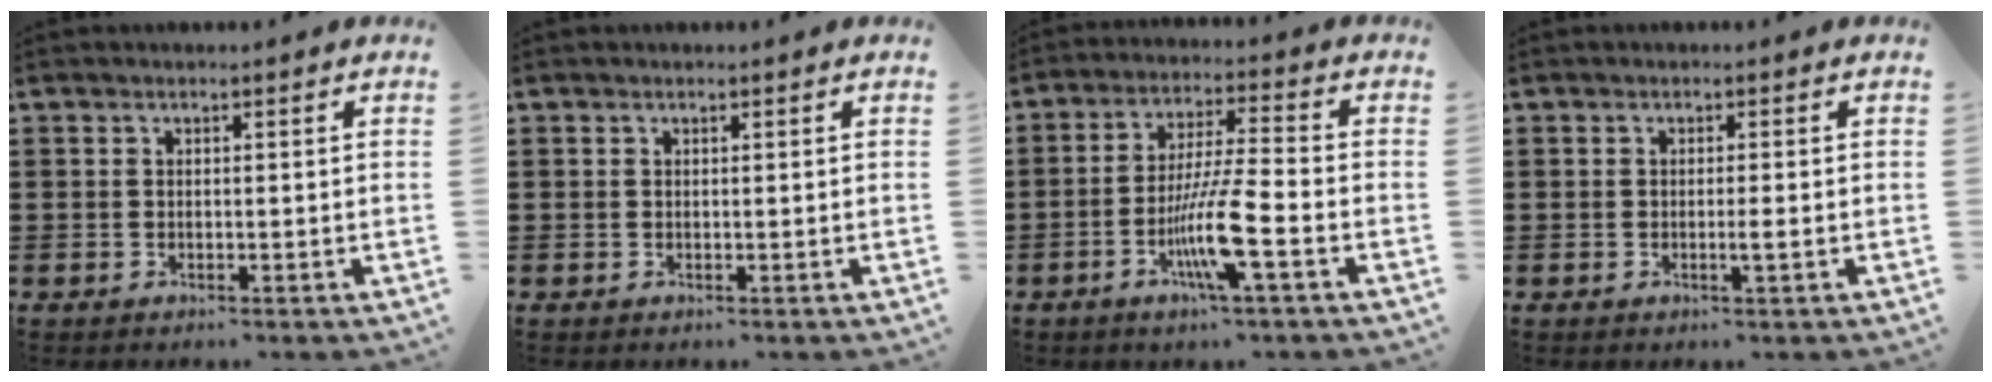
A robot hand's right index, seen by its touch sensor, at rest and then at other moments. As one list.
[{"total": 0.0}, {"total": 9.5, "force": [-3.8, 0.7, 8.7], "torque": [-0.167, -0.010, -0.072]}, {"total": 1.4, "force": [-0.4, -0.1, 1.4], "torque": [-0.022, -0.004, -0.008]}]